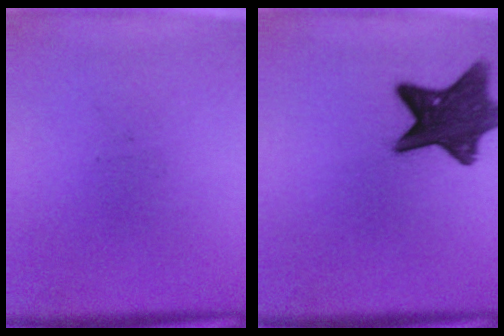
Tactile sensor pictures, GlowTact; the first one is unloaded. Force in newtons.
{"total": 12.7}